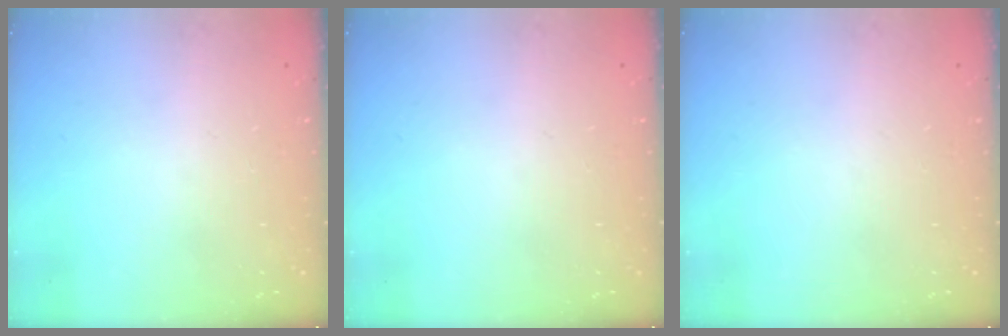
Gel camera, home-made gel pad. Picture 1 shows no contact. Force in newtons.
{"total": 0.0}
{"total": 0.0}